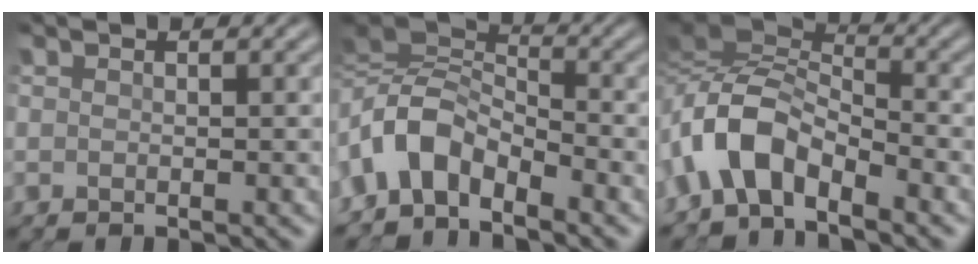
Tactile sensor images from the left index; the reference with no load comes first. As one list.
[{"total": 5.9, "force": [-2.5, 3.5, 4.1], "torque": [-0.080, 0.013, -0.059]}, {"total": 5.8, "force": [-3.1, 2.7, 4.1], "torque": [-0.079, 0.011, -0.069]}]